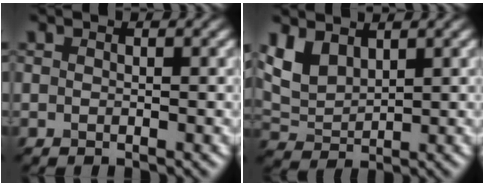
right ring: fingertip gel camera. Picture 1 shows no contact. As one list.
[{"total": 2.2, "force": [1.8, 1.1, 0.9], "torque": [-0.050, 0.002, 0.066]}]